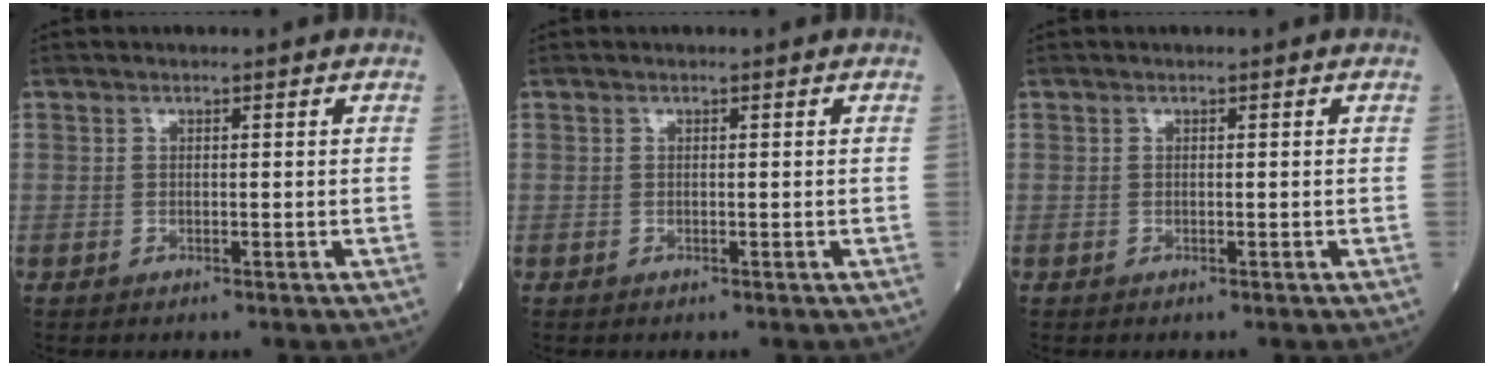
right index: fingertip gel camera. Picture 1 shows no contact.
{"total": 0.0}
{"total": 0.0}